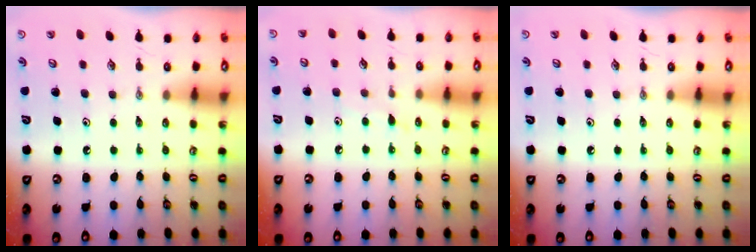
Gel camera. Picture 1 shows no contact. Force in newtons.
{"total": 6.3, "press": 6.2, "slide": 0.7}
{"total": 0.0}